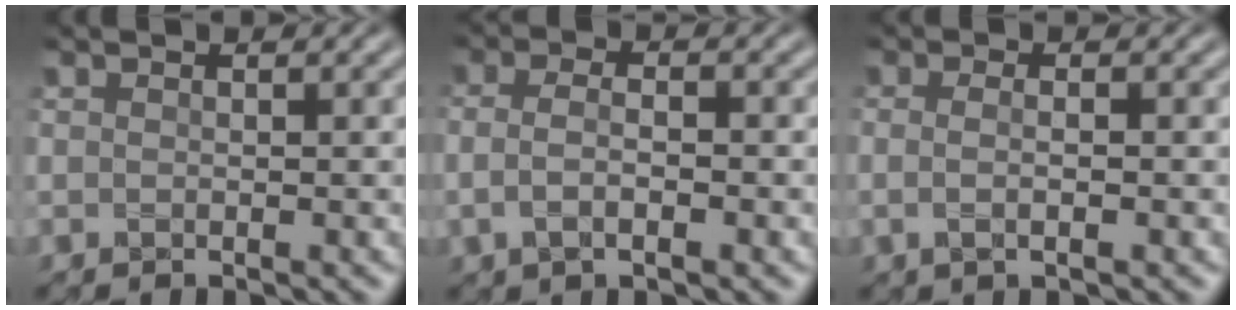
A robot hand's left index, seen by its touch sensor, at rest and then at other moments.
{"total": 3.2, "force": [-0.6, 1.3, 2.8], "torque": [-0.053, -0.004, -0.011]}
{"total": 2.2, "force": [-0.1, 0.9, 2.0], "torque": [-0.024, -0.006, -0.012]}